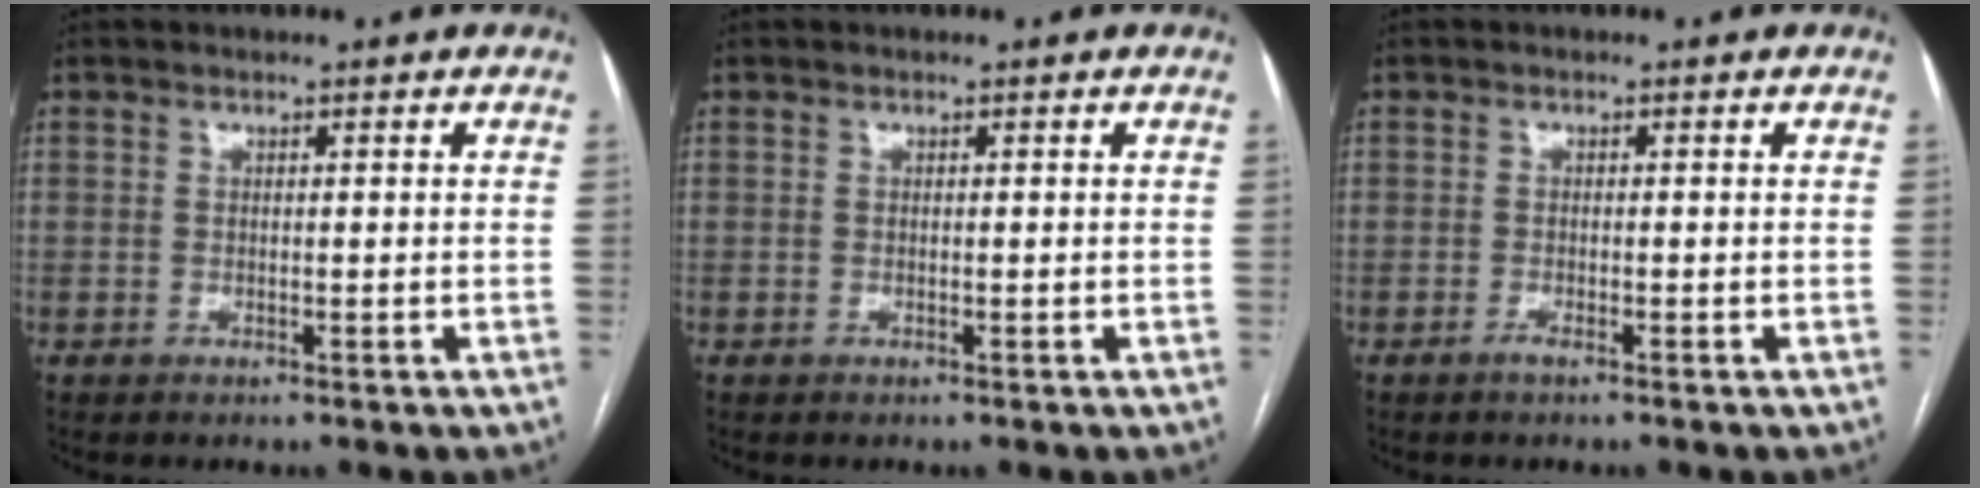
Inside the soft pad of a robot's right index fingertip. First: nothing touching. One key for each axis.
{"total": 0.0}
{"total": 0.9, "fx": -0.7, "fy": 0.0, "fz": 0.6, "tx": -0.013, "ty": -0.001, "tz": -0.014}